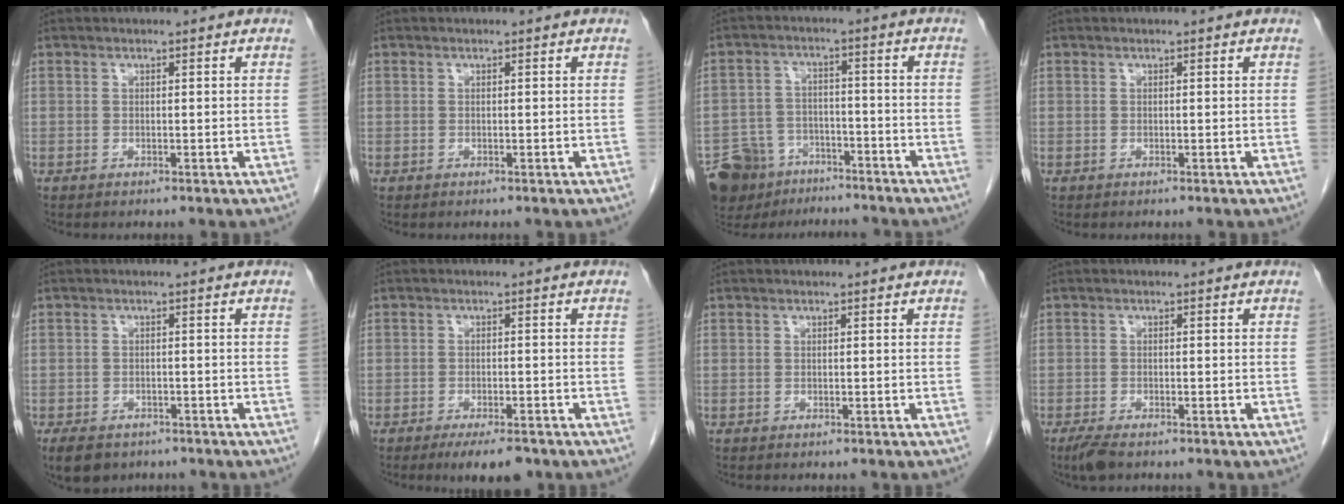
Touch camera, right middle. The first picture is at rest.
{"total": 0.0}
{"total": 10.3, "force": [-8.1, 6.1, 2.0], "torque": [-0.048, 0.022, -0.130]}
{"total": 0.0}
{"total": 7.3, "force": [-5.1, 4.3, 3.0], "torque": [-0.054, -0.005, -0.072]}
{"total": 5.4, "force": [-3.9, 1.4, 3.5], "torque": [-0.048, -0.006, -0.056]}
{"total": 0.0}
{"total": 2.8, "force": [-2.1, 0.8, 1.7], "torque": [-0.039, -0.007, -0.035]}